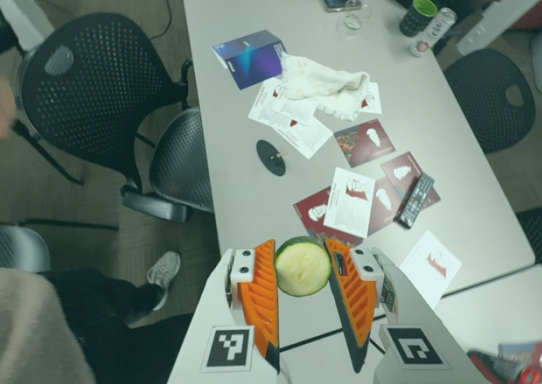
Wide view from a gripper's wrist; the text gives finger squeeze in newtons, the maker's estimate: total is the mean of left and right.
{"total": 10.5, "left": 10.1, "right": 10.9}